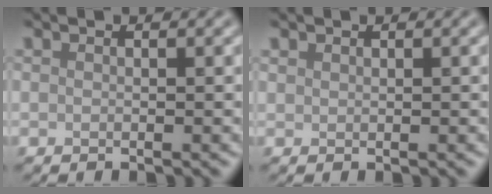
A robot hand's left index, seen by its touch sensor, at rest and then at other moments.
{"total": 0.5, "force": [0.5, 0.3, 0.0], "torque": [0.000, 0.001, 0.012]}